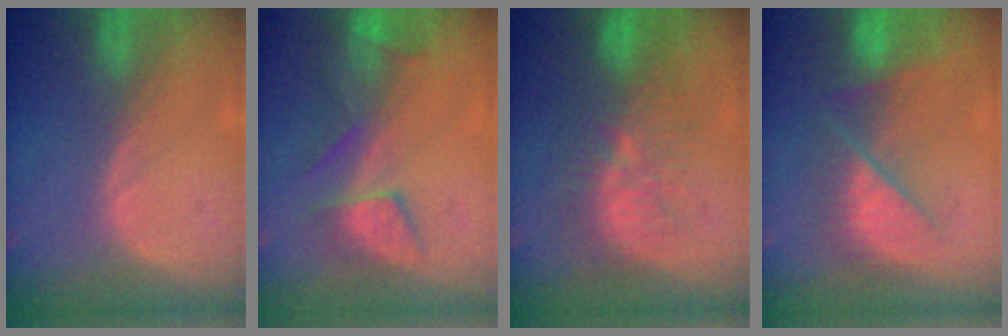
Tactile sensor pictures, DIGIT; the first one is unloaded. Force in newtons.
{"total": 5.9, "press": 5.7, "slide": 1.1}
{"total": 9.3, "press": 8.7, "slide": 3.4}
{"total": 7.3, "press": 7.3, "slide": 0.5}